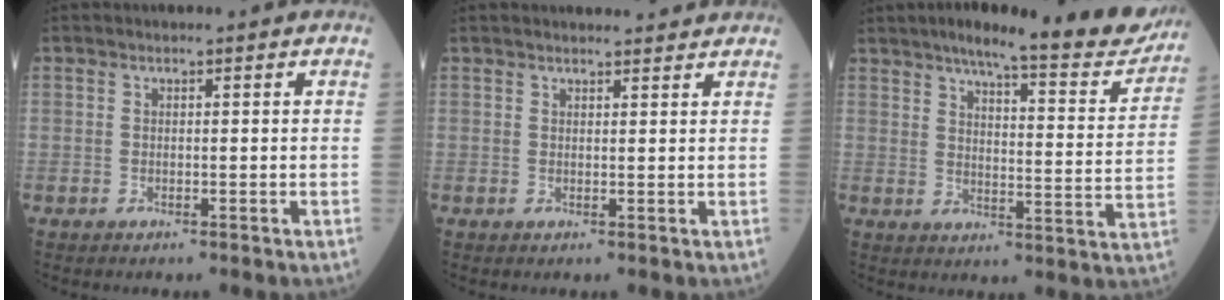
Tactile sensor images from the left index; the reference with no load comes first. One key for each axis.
{"total": 6.2, "fx": 5.9, "fy": 1.0, "fz": 1.5, "tx": -0.013, "ty": 0.017, "tz": 0.065}
{"total": 19.6, "fx": 16.9, "fy": 2.6, "fz": 9.5, "tx": -0.121, "ty": -0.030, "tz": 0.210}